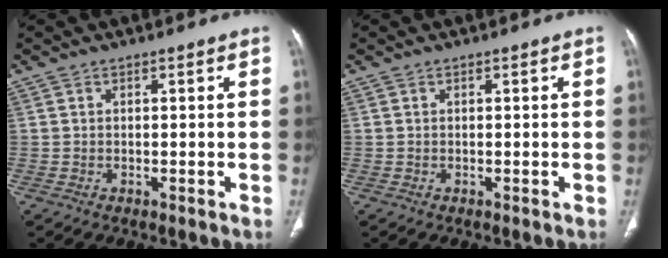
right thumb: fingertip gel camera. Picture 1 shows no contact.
{"total": 0.0}